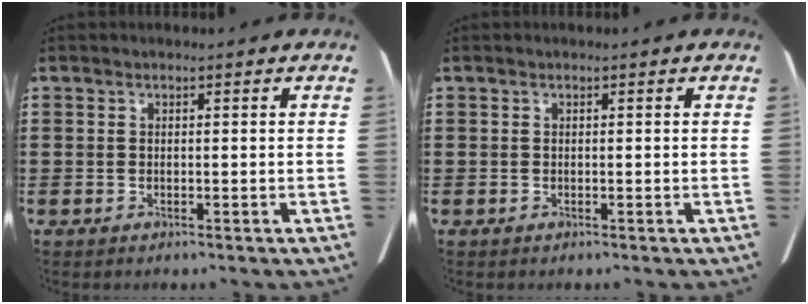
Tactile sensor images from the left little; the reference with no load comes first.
{"total": 0.0}